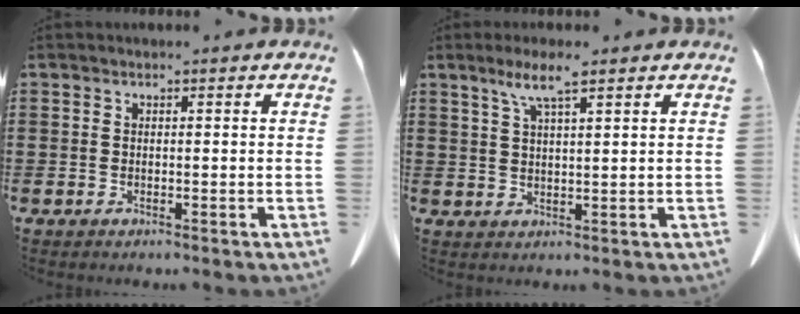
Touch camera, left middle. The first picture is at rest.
{"total": 4.8, "force": [3.1, 0.5, 3.6], "torque": [-0.080, 0.004, 0.052]}